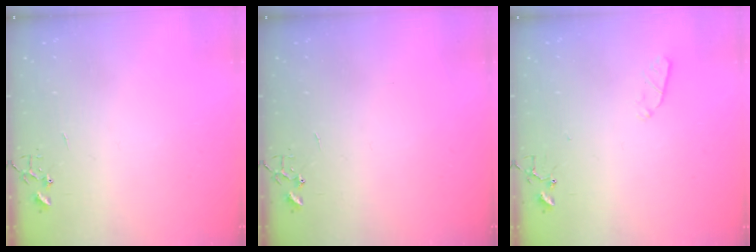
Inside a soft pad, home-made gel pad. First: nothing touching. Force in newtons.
{"total": 0.0}
{"total": 3.6, "press": 3.6, "slide": 0.5}